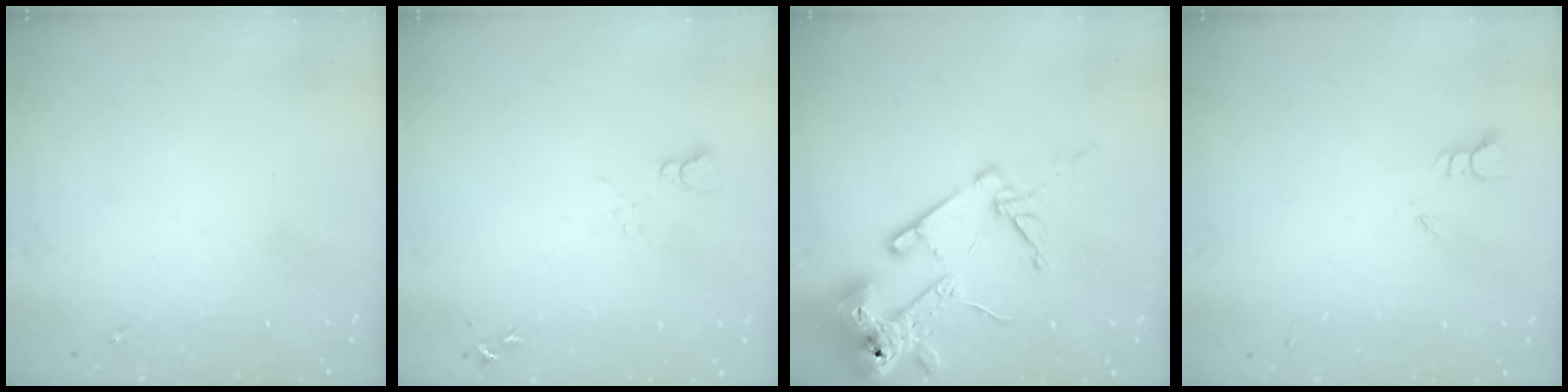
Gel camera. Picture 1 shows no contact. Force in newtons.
{"total": 5.9, "press": 5.8, "slide": 0.6}
{"total": 17.2, "press": 17.1, "slide": 2.1}
{"total": 1.8, "press": 1.8, "slide": 0.0}